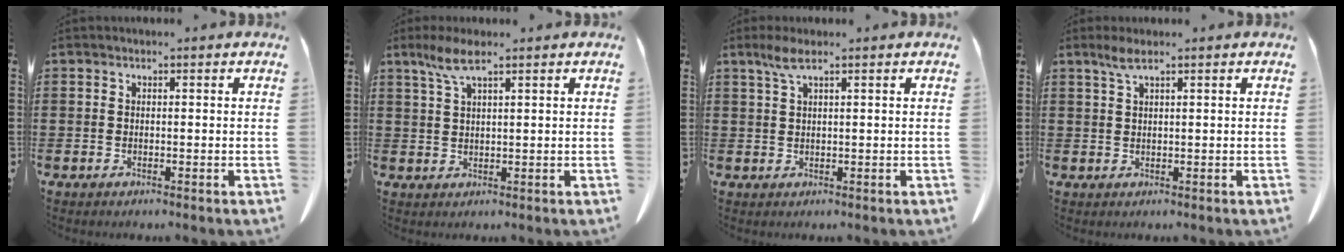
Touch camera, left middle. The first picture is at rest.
{"total": 4.6, "force": [2.7, 0.9, 3.6], "torque": [-0.077, 0.004, 0.049]}
{"total": 3.3, "force": [1.9, 0.6, 2.7], "torque": [-0.058, 0.004, 0.033]}
{"total": 2.5, "force": [1.5, 0.3, 1.9], "torque": [-0.042, 0.004, 0.027]}